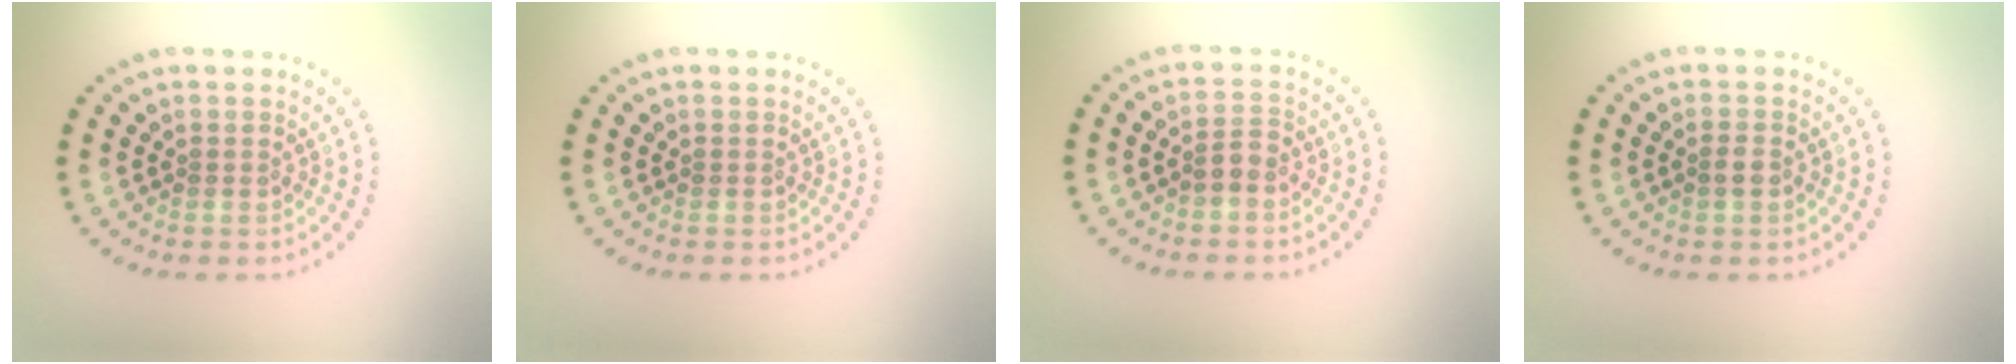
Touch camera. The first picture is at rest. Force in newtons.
{"total": 0.0}
{"total": 1.6, "press": 1.4, "slide": 0.7}
{"total": 1.0, "press": 1.0, "slide": 0.4}